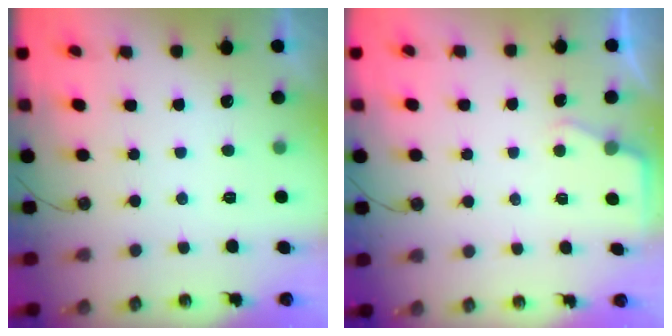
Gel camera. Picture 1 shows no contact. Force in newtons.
{"total": 2.4, "press": 2.4, "slide": 0.3}